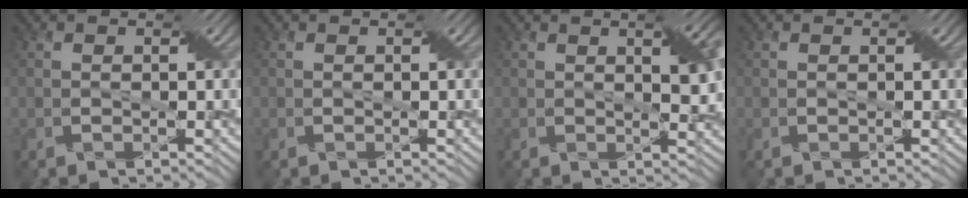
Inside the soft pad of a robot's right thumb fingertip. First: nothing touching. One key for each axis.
{"total": 0.0}
{"total": 5.4, "fx": 1.5, "fy": 1.6, "fz": 4.9, "tx": -0.072, "ty": 0.001, "tz": 0.028}
{"total": 0.0}